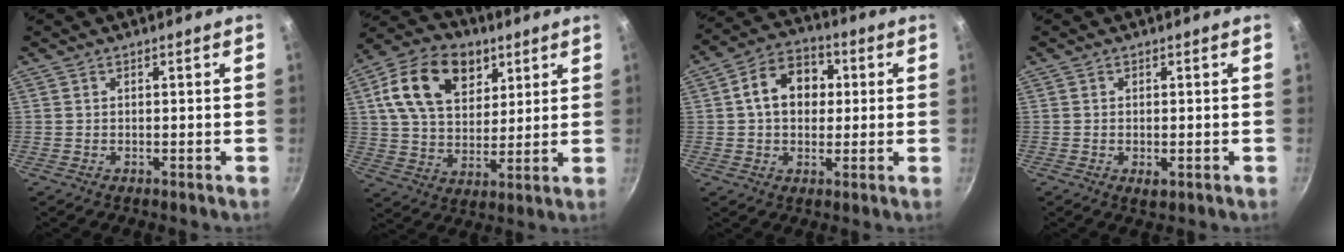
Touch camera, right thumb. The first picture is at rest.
{"total": 17.9, "force": [7.3, 12.1, 10.9], "torque": [-0.166, -0.012, 0.117]}
{"total": 11.3, "force": [1.6, 8.5, 7.3], "torque": [-0.083, 0.021, 0.010]}
{"total": 1.8, "force": [-0.4, 0.9, 1.5], "torque": [-0.024, -0.006, -0.005]}